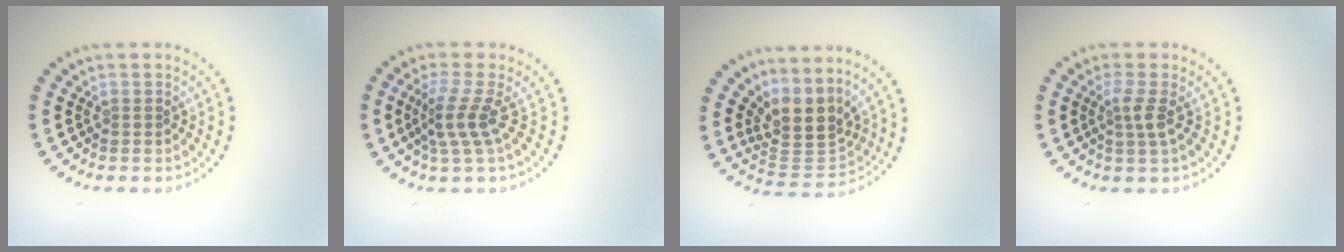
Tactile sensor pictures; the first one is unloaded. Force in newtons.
{"total": 2.8, "press": 1.9, "slide": 2.1}
{"total": 4.0, "press": 3.0, "slide": 2.6}
{"total": 1.8, "press": 1.3, "slide": 1.2}